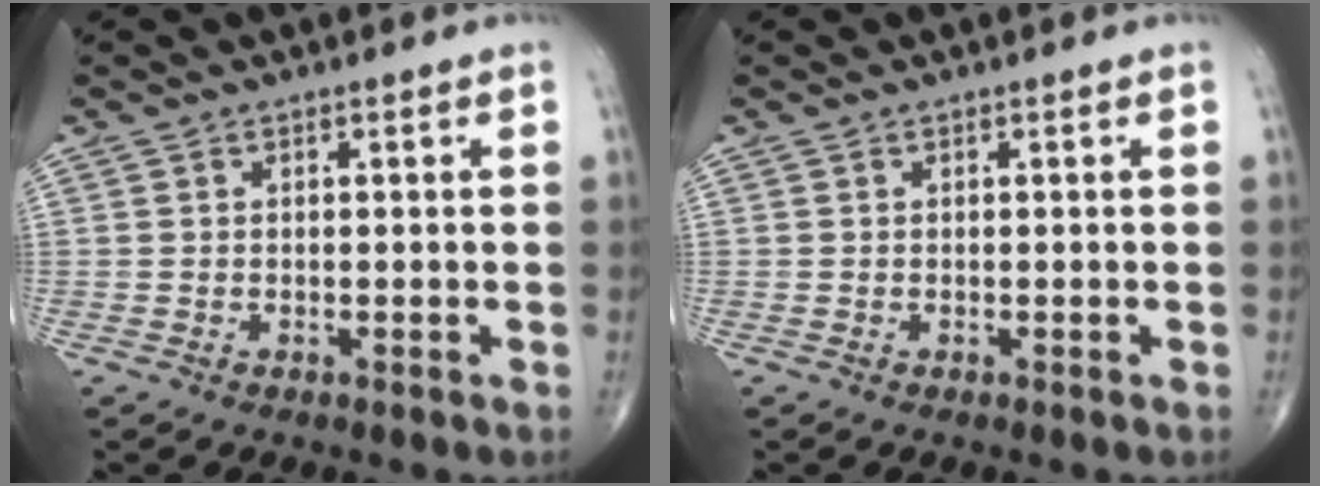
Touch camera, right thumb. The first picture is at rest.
{"total": 0.0}